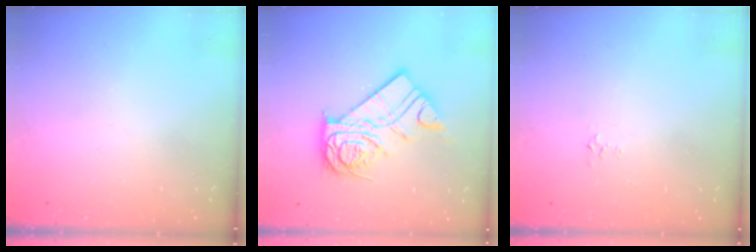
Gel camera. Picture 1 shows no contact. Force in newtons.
{"total": 16.1, "press": 16.1, "slide": 1.4}
{"total": 3.2, "press": 3.1, "slide": 0.5}